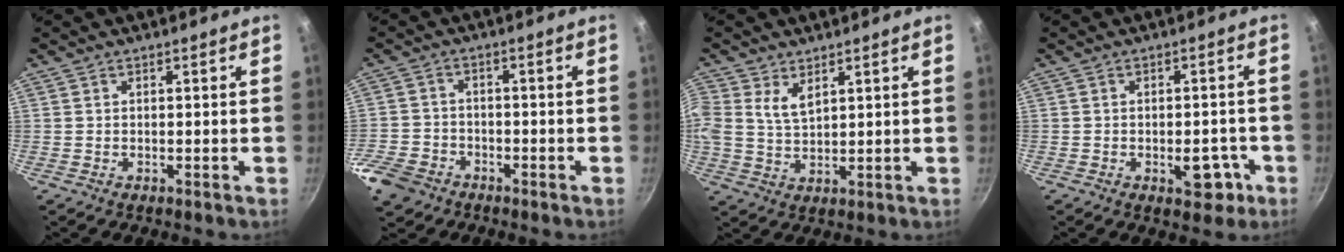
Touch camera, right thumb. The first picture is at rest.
{"total": 7.4, "force": [-4.8, 5.1, 2.5], "torque": [-0.054, 0.015, -0.091]}
{"total": 5.9, "force": [2.8, 3.4, 3.9], "torque": [-0.071, -0.007, 0.063]}
{"total": 5.3, "force": [-2.2, 3.0, 3.8], "torque": [-0.026, 0.017, -0.022]}